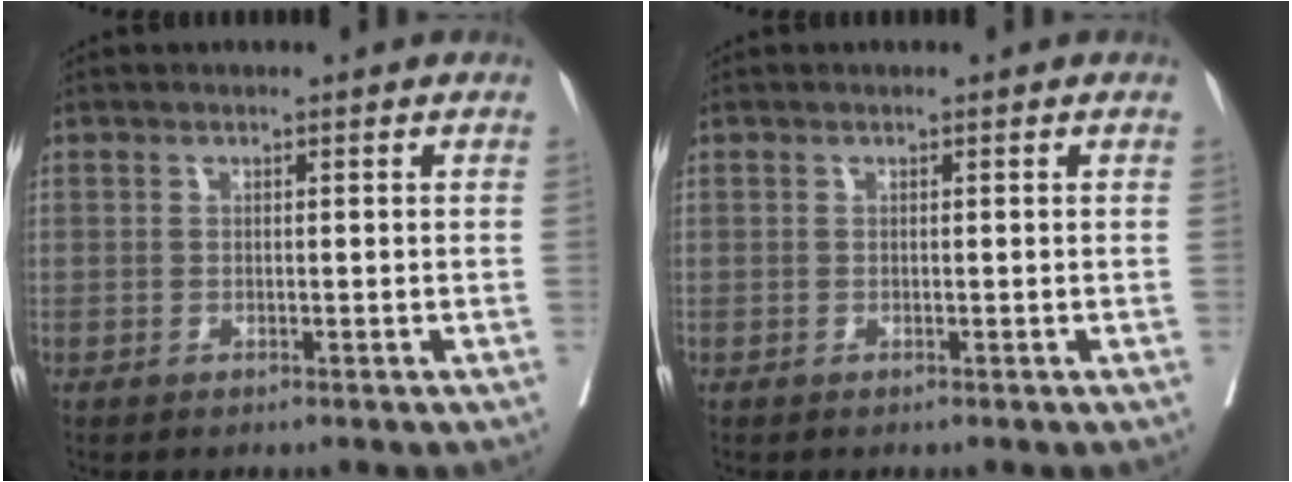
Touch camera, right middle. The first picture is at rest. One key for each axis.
{"total": 0.0}